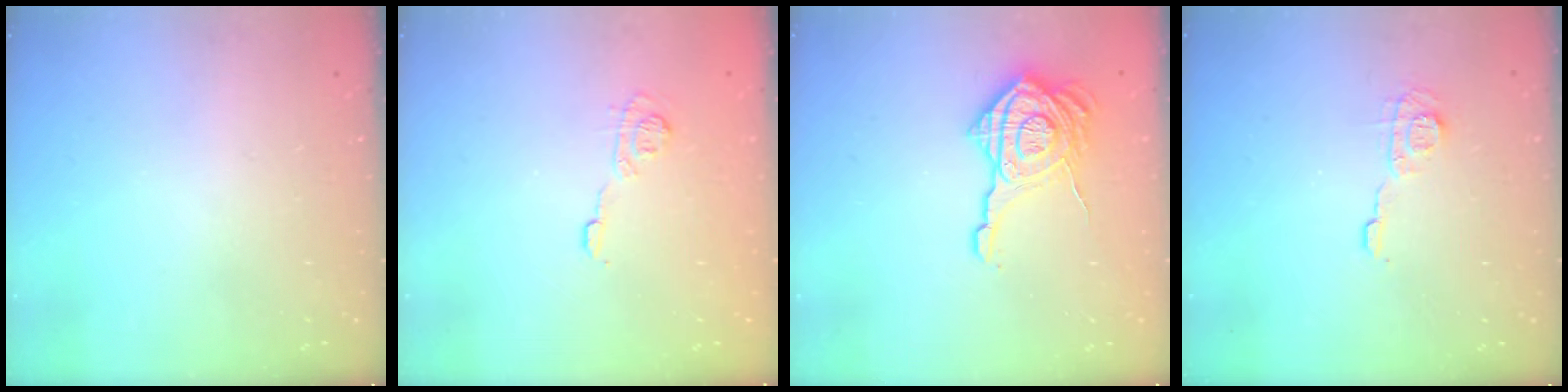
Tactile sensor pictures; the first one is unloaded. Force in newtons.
{"total": 7.8, "press": 7.8, "slide": 0.6}
{"total": 17.6, "press": 17.5, "slide": 1.1}
{"total": 6.8, "press": 6.8, "slide": 0.2}